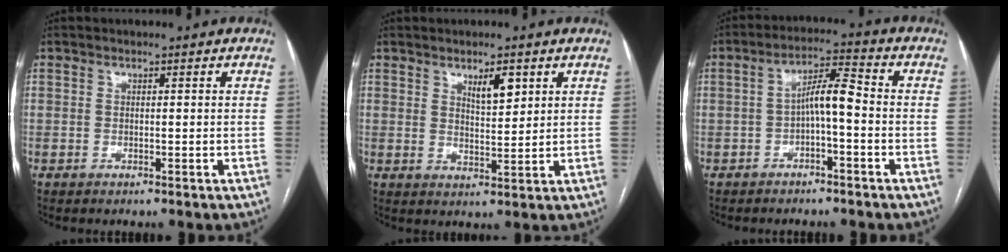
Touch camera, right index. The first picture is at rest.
{"total": 4.3, "force": [2.5, 1.2, 3.3], "torque": [-0.058, -0.003, 0.045]}
{"total": 5.5, "force": [-1.0, 0.9, 5.4], "torque": [-0.094, 0.023, -0.017]}